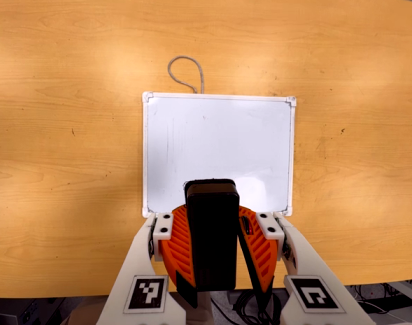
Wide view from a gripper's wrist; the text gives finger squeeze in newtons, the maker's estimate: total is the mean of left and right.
{"total": 9.4, "left": 9.4, "right": 9.5}